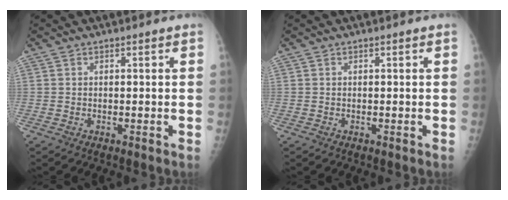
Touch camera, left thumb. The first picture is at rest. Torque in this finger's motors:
{"motor_torque": [0.00, 0.00, -0.12, -0.10, 0.00]}